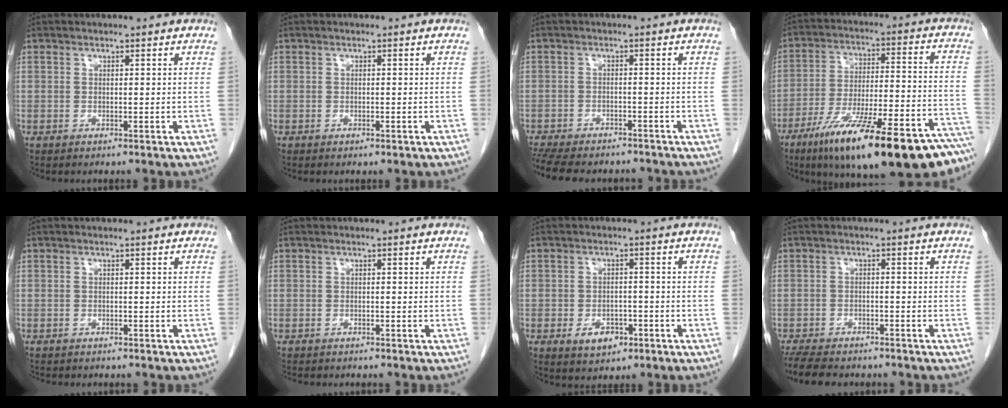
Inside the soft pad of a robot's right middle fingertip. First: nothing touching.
{"total": 0.6, "force": [-0.4, 0.2, 0.4], "torque": [-0.010, -0.003, -0.002]}
{"total": 14.8, "force": [-12.6, 4.9, 5.9], "torque": [-0.148, -0.015, -0.169]}
{"total": 27.8, "force": [-19.9, 3.1, 19.2], "torque": [-0.228, -0.005, -0.302]}
{"total": 3.1, "force": [-2.8, 0.9, 1.2], "torque": [-0.023, -0.008, -0.034]}
{"total": 3.6, "force": [-3.2, 1.1, 1.4], "torque": [-0.025, -0.008, -0.040]}
{"total": 4.2, "force": [-2.1, 2.6, 2.5], "torque": [-0.039, 0.001, -0.024]}
{"total": 9.7, "force": [-8.2, 3.1, 4.0], "torque": [-0.081, -0.011, -0.123]}